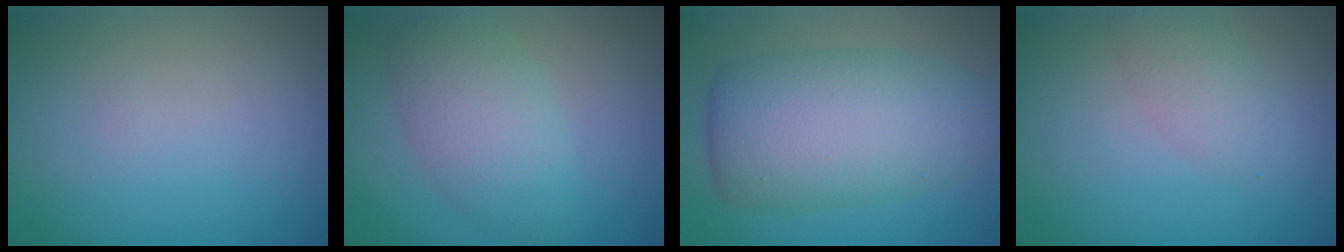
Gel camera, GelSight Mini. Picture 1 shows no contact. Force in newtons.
{"total": 4.2, "press": 4.1, "slide": 0.3}
{"total": 8.5, "press": 8.5, "slide": 0.1}
{"total": 2.2, "press": 2.2, "slide": 0.1}